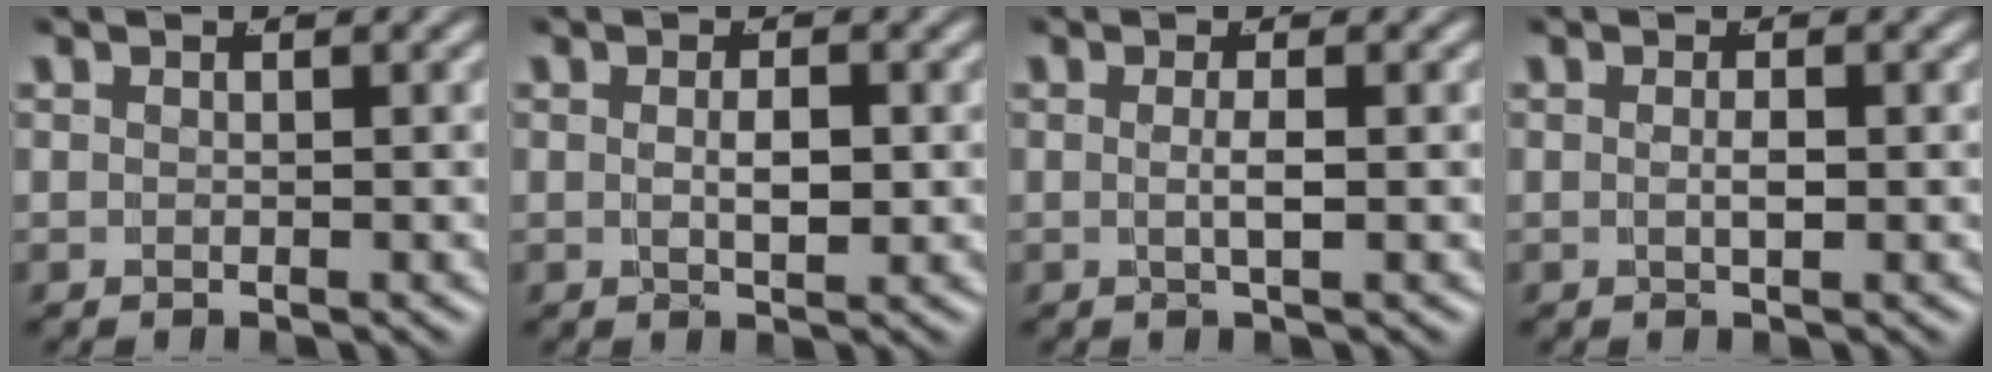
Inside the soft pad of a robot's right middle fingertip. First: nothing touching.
{"total": 1.9, "force": [0.1, 0.4, 1.9], "torque": [-0.028, -0.011, 0.008]}
{"total": 1.5, "force": [-0.3, -0.5, 1.3], "torque": [-0.028, -0.008, -0.001]}
{"total": 1.0, "force": [-0.2, -0.2, 0.9], "torque": [-0.016, -0.006, 0.000]}